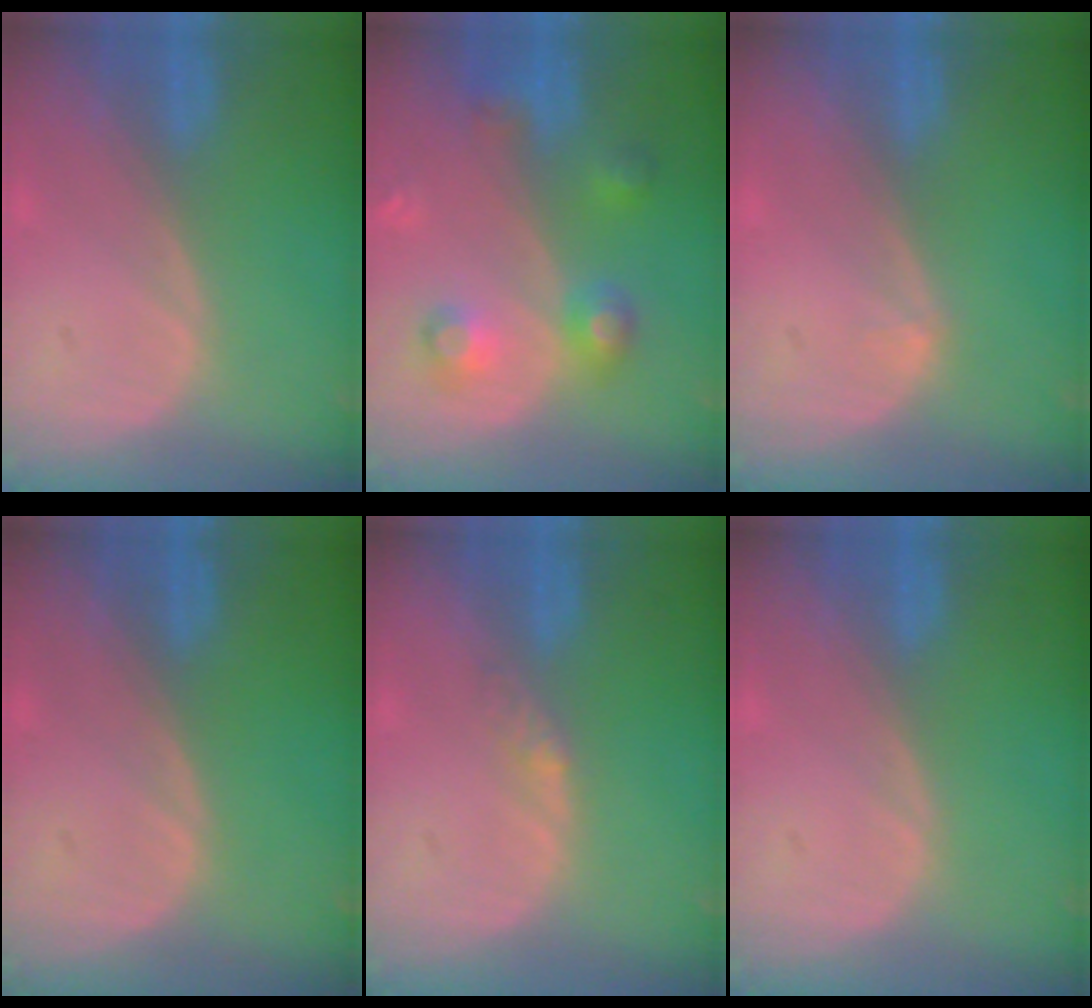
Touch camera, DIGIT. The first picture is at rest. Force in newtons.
{"total": 5.7, "press": 5.7, "slide": 0.2}
{"total": 0.6, "press": 0.4, "slide": 0.5}
{"total": 0.0}
{"total": 1.8, "press": 1.6, "slide": 1.0}
{"total": 0.0}